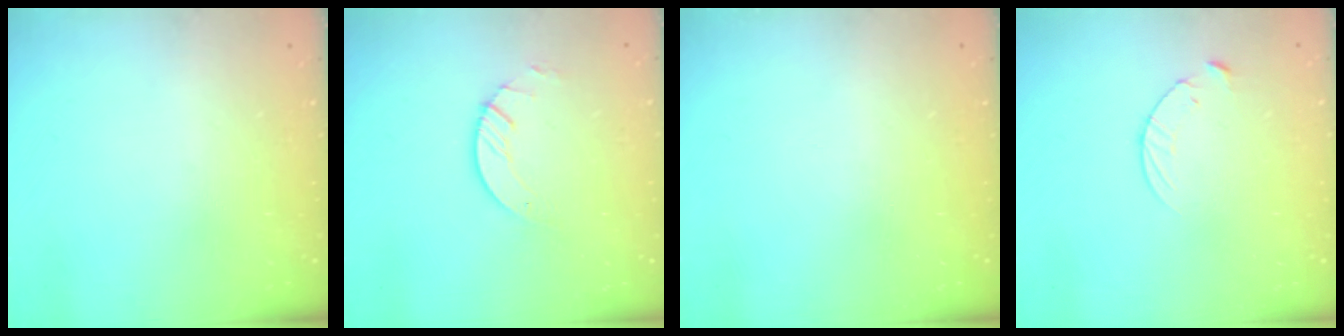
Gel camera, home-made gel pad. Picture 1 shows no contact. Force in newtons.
{"total": 3.9, "press": 3.9, "slide": 0.4}
{"total": 0.0}
{"total": 5.4, "press": 5.4, "slide": 0.5}